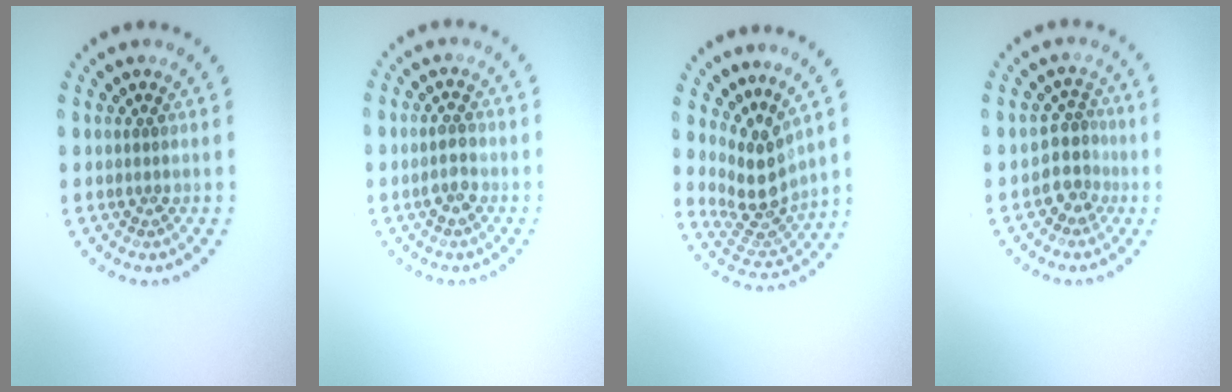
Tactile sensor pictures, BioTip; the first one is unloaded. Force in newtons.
{"total": 1.8, "press": 1.8, "slide": 0.0}
{"total": 4.2, "press": 3.1, "slide": 2.8}
{"total": 2.6, "press": 2.0, "slide": 1.7}